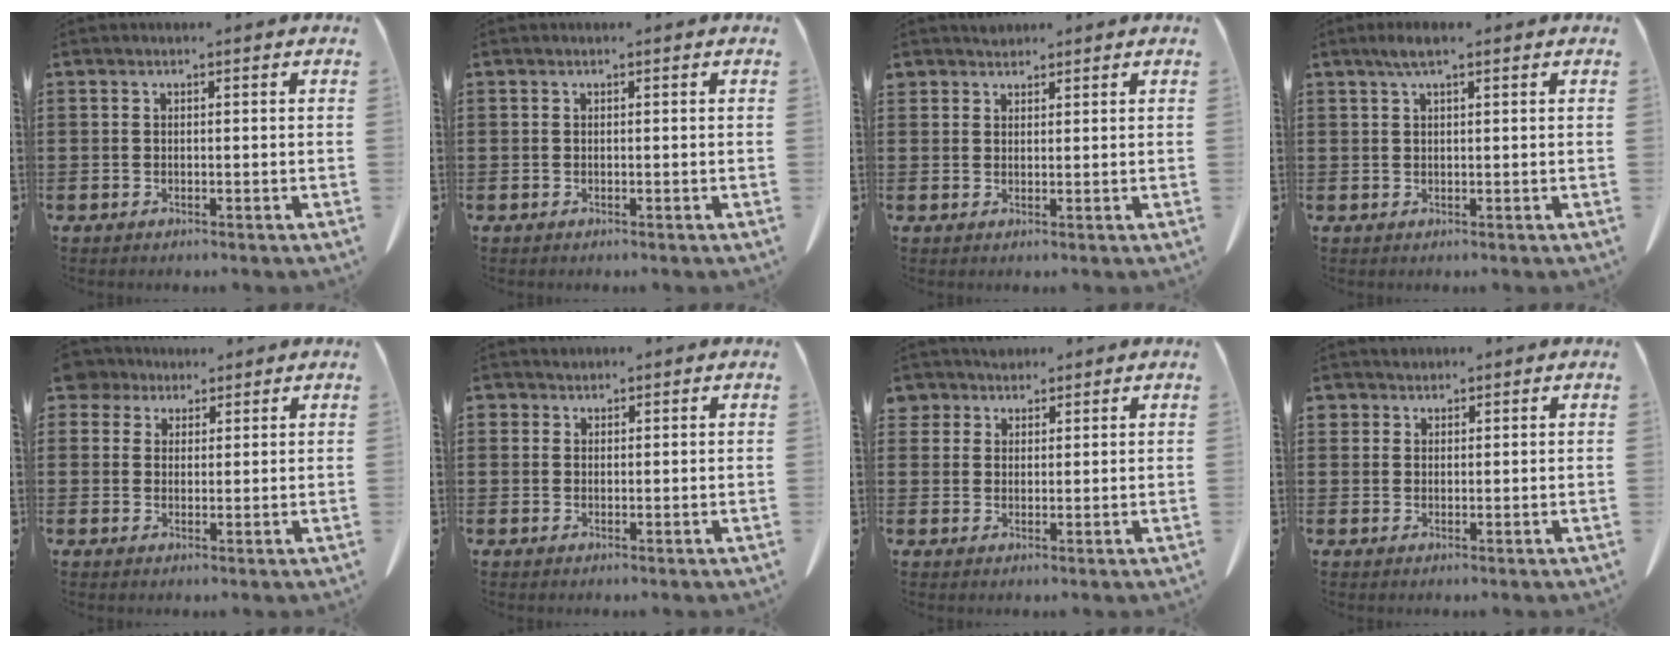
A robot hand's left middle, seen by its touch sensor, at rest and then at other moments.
{"total": 0.0}
{"total": 1.6, "force": [1.5, 0.7, -0.1], "torque": [-0.003, 0.003, 0.030]}
{"total": 2.5, "force": [1.3, 0.5, 2.0], "torque": [-0.041, 0.005, 0.022]}
{"total": 3.7, "force": [2.8, 2.2, 0.7], "torque": [-0.019, 0.008, 0.053]}
{"total": 1.2, "force": [0.9, 0.8, -0.1], "torque": [-0.002, 0.004, 0.018]}
{"total": 3.1, "force": [2.5, 1.9, 0.1], "torque": [-0.014, 0.009, 0.049]}
{"total": 1.7, "force": [1.4, 1.0, -0.1], "torque": [-0.003, 0.005, 0.029]}